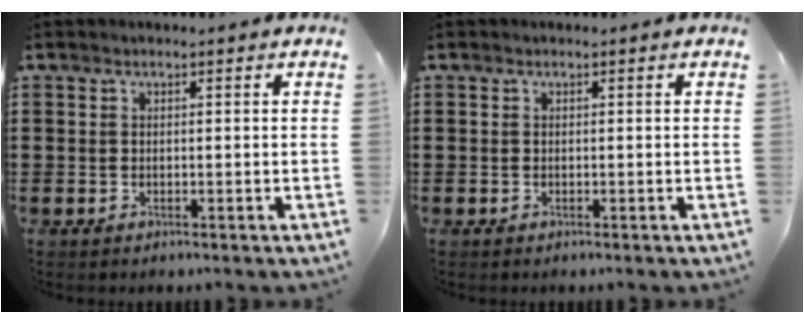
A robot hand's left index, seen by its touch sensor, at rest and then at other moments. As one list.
[{"total": 0.0}]